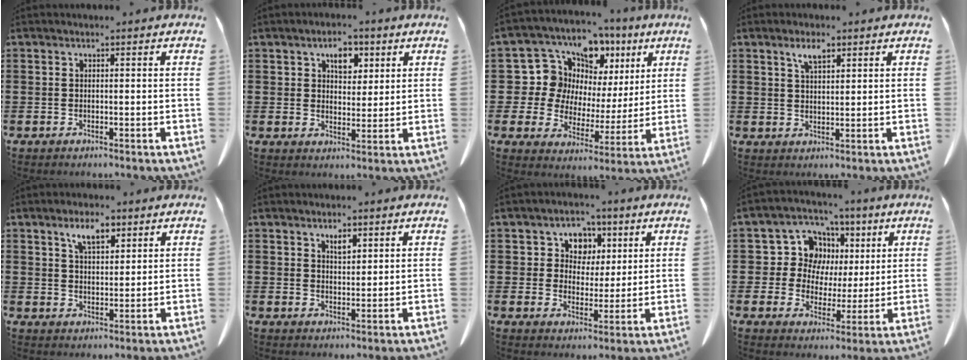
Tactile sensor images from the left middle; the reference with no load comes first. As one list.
[{"total": 4.8, "force": [2.7, 2.9, 2.7], "torque": [-0.041, 0.003, 0.042]}, {"total": 10.4, "force": [4.5, 8.9, 2.8], "torque": [-0.089, -0.029, 0.085]}, {"total": 3.2, "force": [2.1, 1.1, 2.1], "torque": [-0.038, 0.000, 0.037]}, {"total": 4.9, "force": [3.2, 2.2, 3.0], "torque": [-0.051, -0.001, 0.054]}, {"total": 2.4, "force": [1.9, 0.9, 1.2], "torque": [-0.019, -0.002, 0.033]}, {"total": 5.8, "force": [2.9, 4.7, 1.7], "torque": [-0.053, 0.008, 0.048]}, {"total": 9.1, "force": [2.9, 8.0, 3.2], "torque": [-0.098, -0.002, 0.055]}]